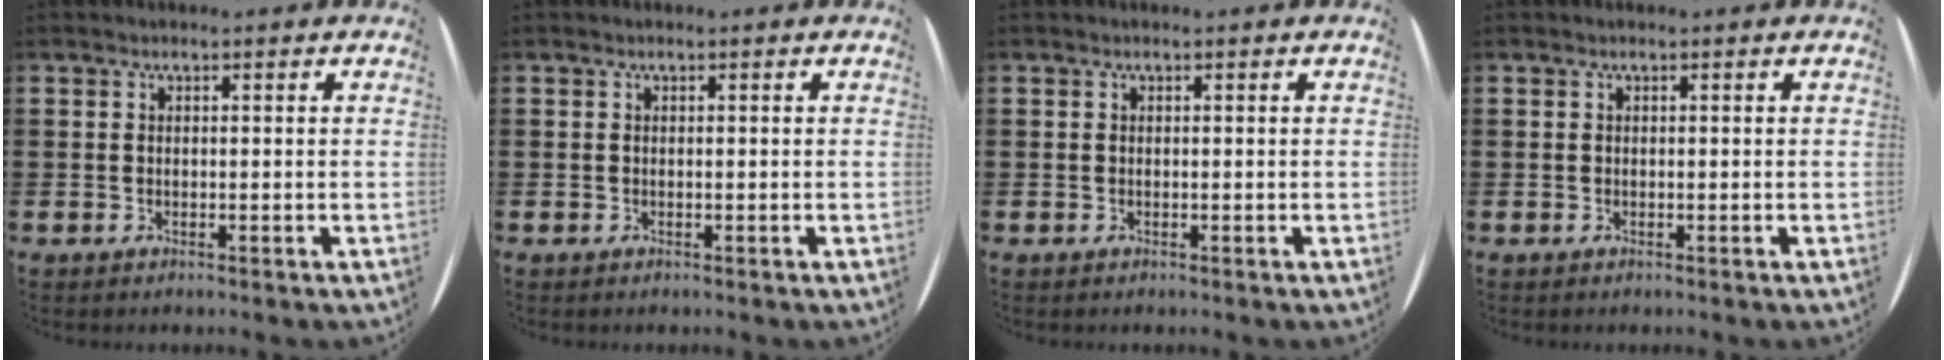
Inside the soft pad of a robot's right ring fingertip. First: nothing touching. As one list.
[{"total": 0.0}, {"total": 0.0}, {"total": 0.0}]